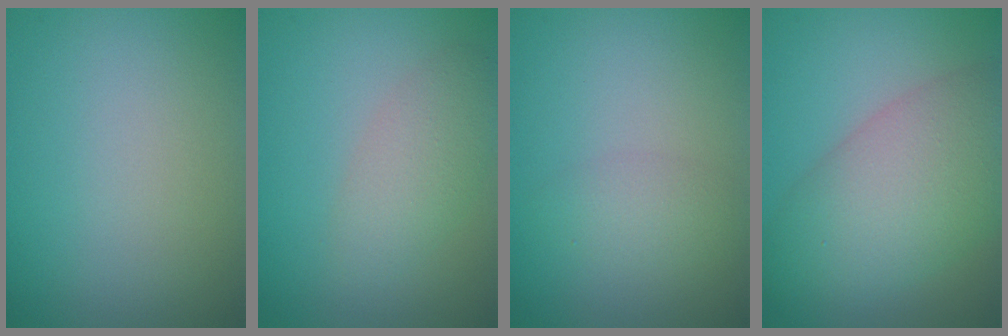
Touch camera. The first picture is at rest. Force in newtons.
{"total": 3.0, "press": 3.0, "slide": 0.1}
{"total": 1.8, "press": 1.8, "slide": 0.0}
{"total": 8.0, "press": 8.0, "slide": 0.5}